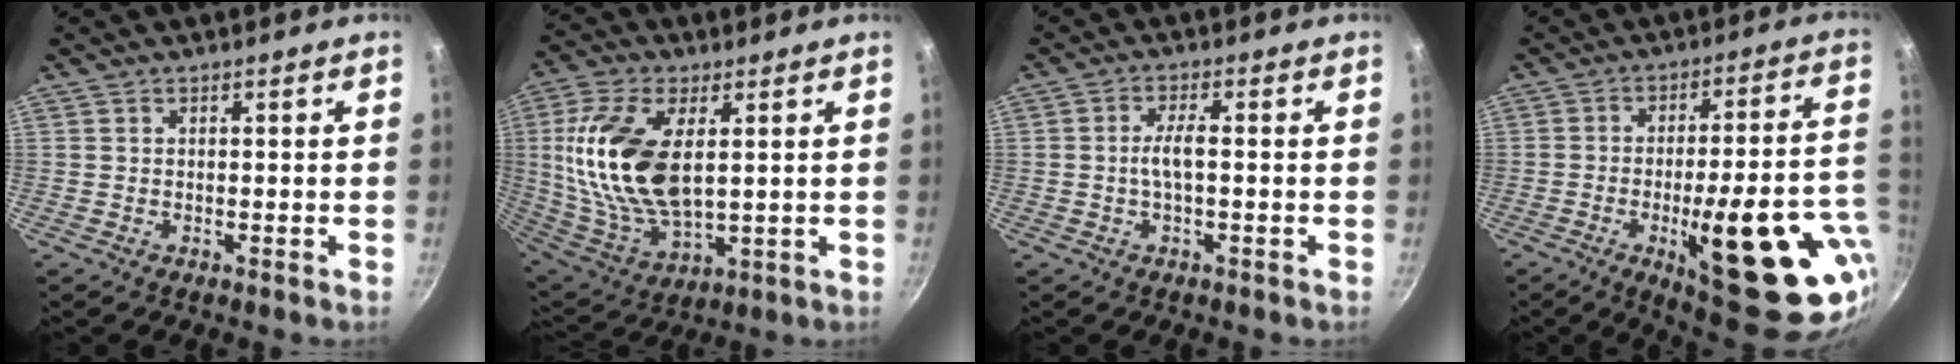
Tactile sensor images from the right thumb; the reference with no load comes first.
{"total": 19.7, "force": [3.4, 10.2, 16.5], "torque": [-0.327, -0.013, 0.073]}
{"total": 3.8, "force": [-0.4, 1.1, 3.6], "torque": [-0.076, 0.014, -0.010]}
{"total": 26.5, "force": [-7.3, 8.3, 24.1], "torque": [-0.281, 0.006, -0.089]}